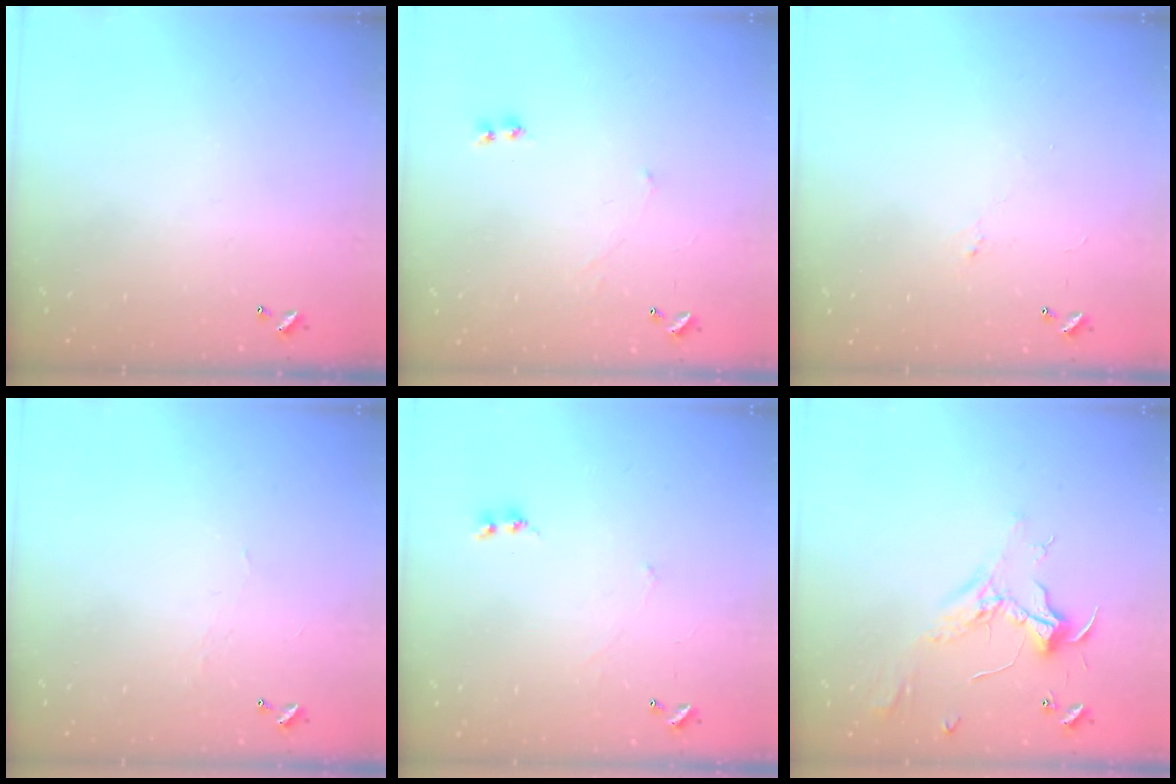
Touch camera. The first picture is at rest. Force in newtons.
{"total": 2.4, "press": 2.3, "slide": 0.5}
{"total": 0.7, "press": 0.4, "slide": 0.6}
{"total": 1.7, "press": 1.7, "slide": 0.4}
{"total": 1.6, "press": 1.5, "slide": 0.5}
{"total": 2.4, "press": 2.3, "slide": 0.7}